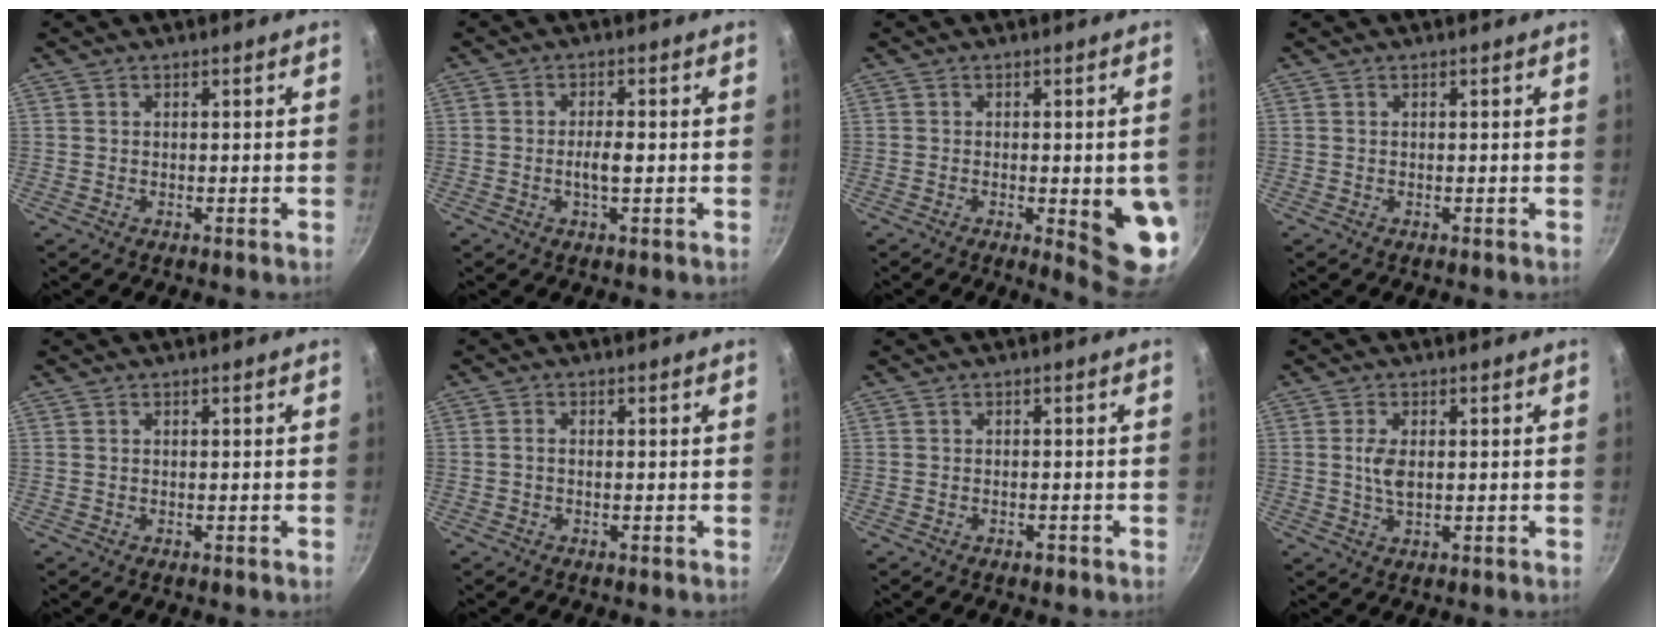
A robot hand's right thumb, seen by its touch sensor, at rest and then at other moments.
{"total": 3.2, "force": [-0.4, 1.0, 3.0], "torque": [-0.054, 0.006, -0.009]}
{"total": 10.4, "force": [-1.8, 2.8, 9.9], "torque": [-0.096, -0.005, -0.016]}
{"total": 0.0}
{"total": 0.0}
{"total": 1.1, "force": [-0.2, 0.7, 0.8], "torque": [-0.016, 0.005, -0.004]}
{"total": 1.1, "force": [-0.8, 0.5, 0.6], "torque": [-0.013, 0.006, -0.008]}
{"total": 4.0, "force": [0.4, 2.1, 3.4], "torque": [-0.066, -0.002, 0.008]}